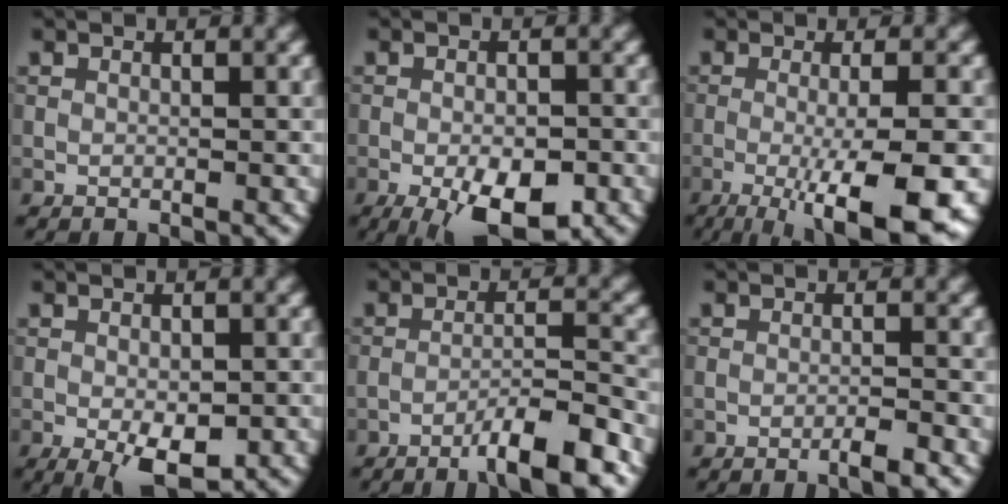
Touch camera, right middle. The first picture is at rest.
{"total": 7.4, "force": [-3.7, 2.8, 5.8], "torque": [-0.088, -0.008, -0.053]}
{"total": 10.4, "force": [-3.8, 2.5, 9.4], "torque": [-0.135, -0.008, -0.054]}
{"total": 4.7, "force": [-1.8, 2.1, 3.9], "torque": [-0.062, -0.011, -0.023]}
{"total": 6.2, "force": [-4.1, 0.8, 4.6], "torque": [-0.065, 0.009, -0.069]}
{"total": 1.9, "force": [-1.2, 0.3, 1.5], "torque": [-0.019, 0.000, -0.023]}